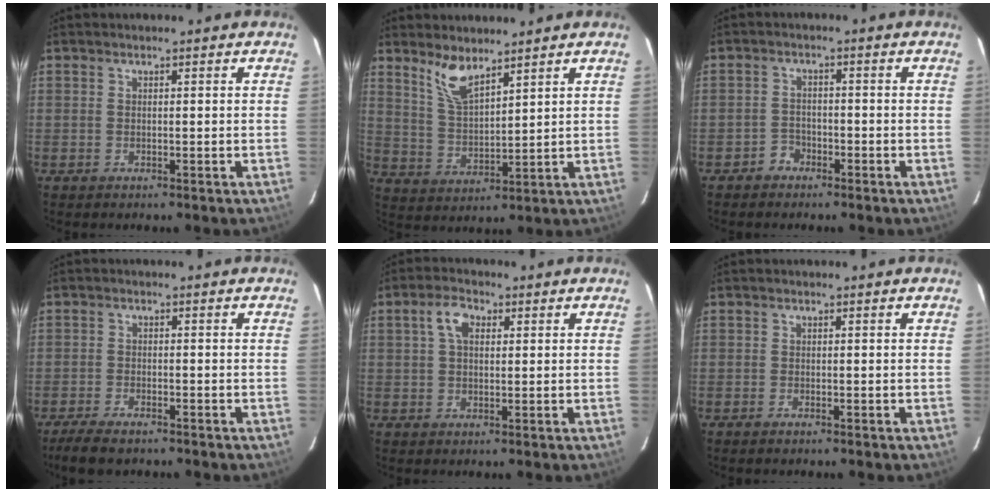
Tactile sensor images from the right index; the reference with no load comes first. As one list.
[{"total": 7.0, "force": [5.3, 2.0, 4.1], "torque": [-0.080, -0.003, 0.113]}, {"total": 2.8, "force": [-2.2, 1.8, 0.0], "torque": [-0.001, 0.009, -0.038]}, {"total": 5.8, "force": [-4.8, 1.6, 2.9], "torque": [-0.077, -0.017, -0.090]}, {"total": 4.2, "force": [1.3, 2.5, 3.2], "torque": [-0.061, 0.015, 0.023]}, {"total": 0.7, "force": [-0.7, 0.2, 0.1], "torque": [-0.002, -0.002, -0.014]}]